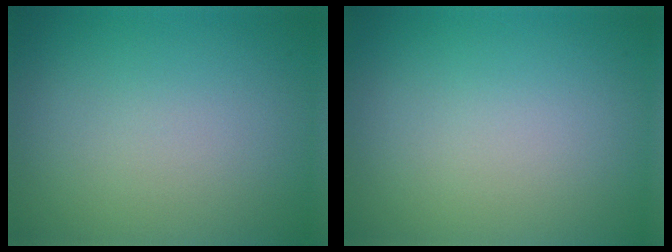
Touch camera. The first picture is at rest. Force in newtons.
{"total": 0.0}